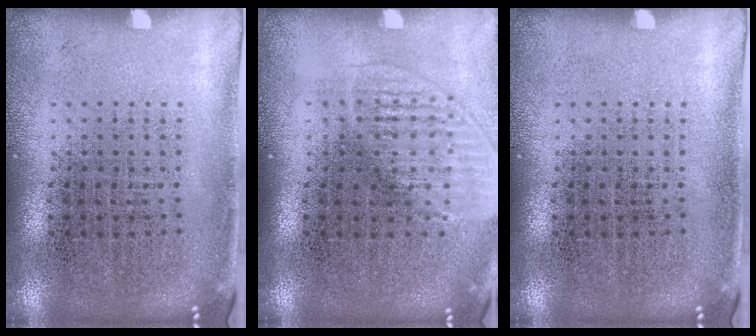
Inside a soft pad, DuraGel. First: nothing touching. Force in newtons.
{"total": 1.3, "press": 1.2, "slide": 0.6}
{"total": 0.0}